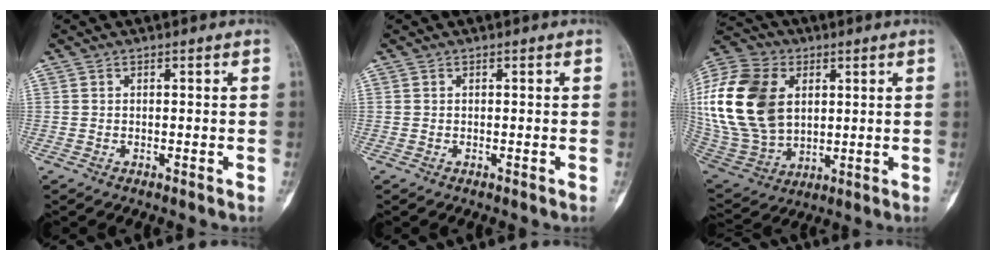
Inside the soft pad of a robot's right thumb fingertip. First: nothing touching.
{"total": 0.0}
{"total": 25.3, "force": [4.9, 17.5, 17.6], "torque": [-0.380, -0.004, 0.103]}